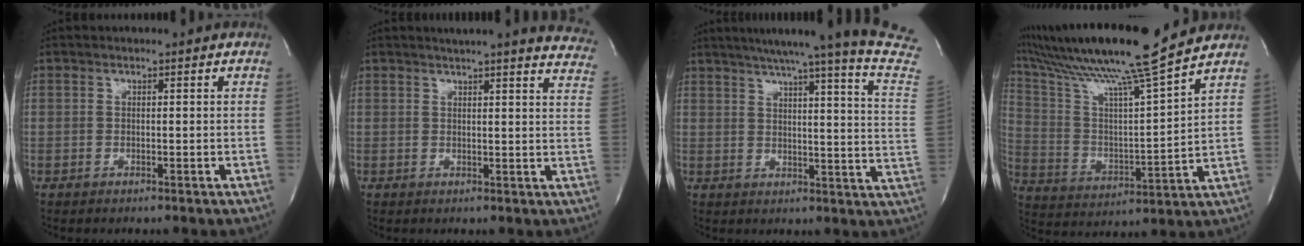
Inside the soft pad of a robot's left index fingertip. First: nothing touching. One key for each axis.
{"total": 19.5, "fx": 16.8, "fy": 0.5, "fz": 9.9, "tx": -0.133, "ty": -0.048, "tz": 0.185}
{"total": 21.9, "fx": 19.0, "fy": -2.8, "fz": 10.4, "tx": -0.154, "ty": -0.086, "tz": 0.223}
{"total": 19.9, "fx": 16.5, "fy": -1.5, "fz": 10.9, "tx": -0.208, "ty": -0.007, "tz": 0.277}